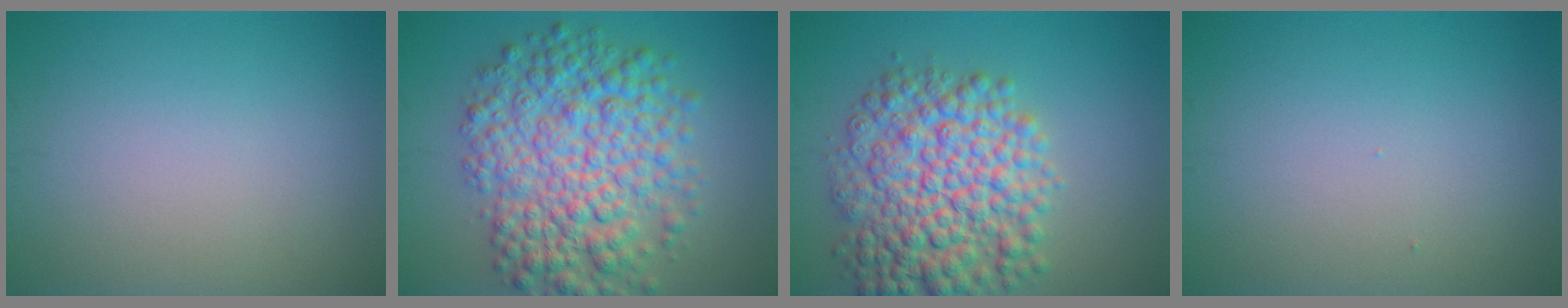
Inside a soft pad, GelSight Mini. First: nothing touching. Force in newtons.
{"total": 9.1, "press": 9.1, "slide": 0.1}
{"total": 9.1, "press": 9.1, "slide": 0.2}
{"total": 0.0}